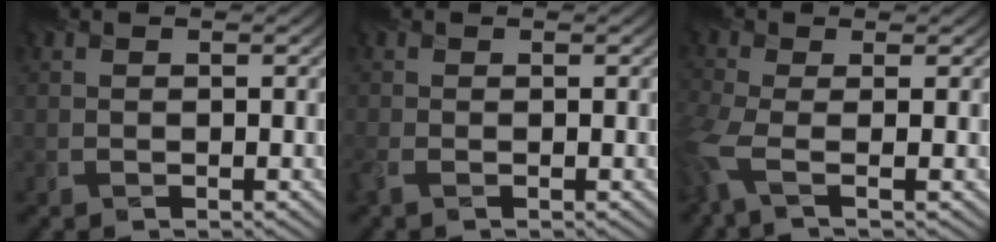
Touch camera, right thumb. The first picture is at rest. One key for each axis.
{"total": 1.2, "fx": -0.7, "fy": 0.3, "fz": 0.9, "tx": -0.031, "ty": -0.008, "tz": -0.021}
{"total": 4.9, "fx": -1.7, "fy": 1.6, "fz": 4.3, "tx": -0.120, "ty": -0.016, "tz": -0.043}